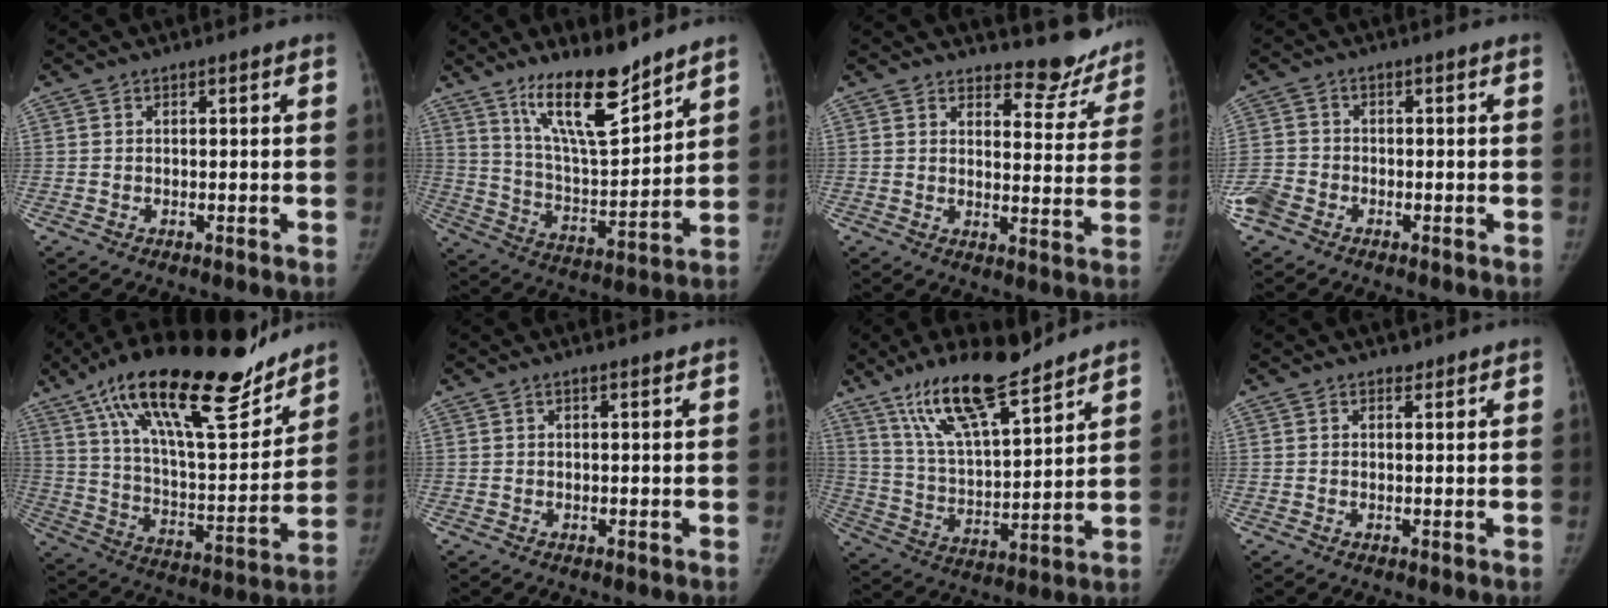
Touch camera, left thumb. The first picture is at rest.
{"total": 15.6, "force": [11.6, 3.9, 9.8], "torque": [-0.142, -0.084, 0.214]}
{"total": 10.2, "force": [9.5, 3.7, 0.8], "torque": [0.033, -0.086, 0.101]}
{"total": 5.1, "force": [-2.9, 3.7, 2.1], "torque": [-0.051, 0.009, -0.060]}
{"total": 29.1, "force": [20.1, 8.8, 19.1], "torque": [-0.279, -0.059, 0.330]}
{"total": 1.1, "force": [0.8, 0.3, 0.6], "torque": [-0.009, 0.000, 0.013]}
{"total": 17.7, "force": [13.1, 4.6, 11.1], "torque": [-0.173, -0.066, 0.241]}
{"total": 1.1, "force": [0.9, 0.6, 0.1], "torque": [0.004, -0.007, 0.010]}